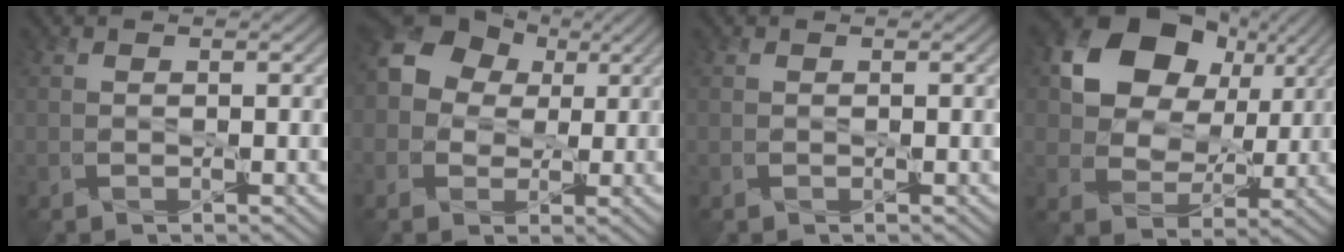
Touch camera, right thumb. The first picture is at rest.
{"total": 10.5, "force": [1.6, 8.9, 5.3], "torque": [-0.127, 0.021, 0.006]}
{"total": 0.0}
{"total": 13.6, "force": [6.1, 10.1, 6.7], "torque": [-0.136, 0.027, 0.114]}